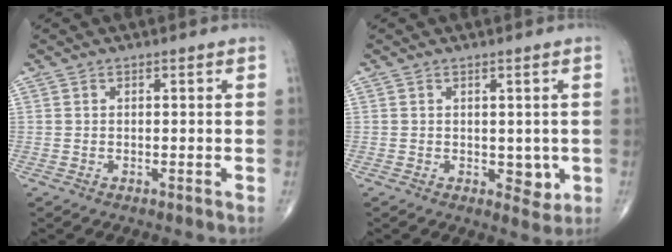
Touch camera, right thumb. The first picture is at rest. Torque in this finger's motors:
{"motor_torque": [2.48, 2.53, 0.34, 0.14, 0.19]}